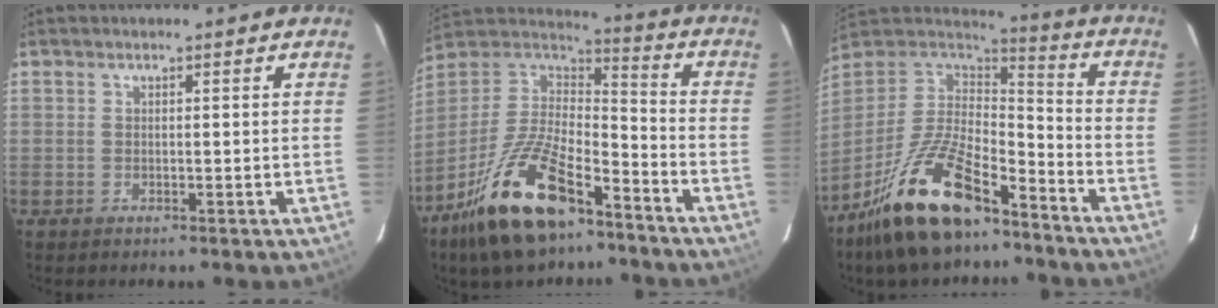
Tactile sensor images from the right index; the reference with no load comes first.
{"total": 21.7, "force": [-13.7, 8.9, 14.3], "torque": [-0.293, -0.015, -0.241]}
{"total": 21.0, "force": [-14.2, 7.9, 13.3], "torque": [-0.268, -0.014, -0.251]}